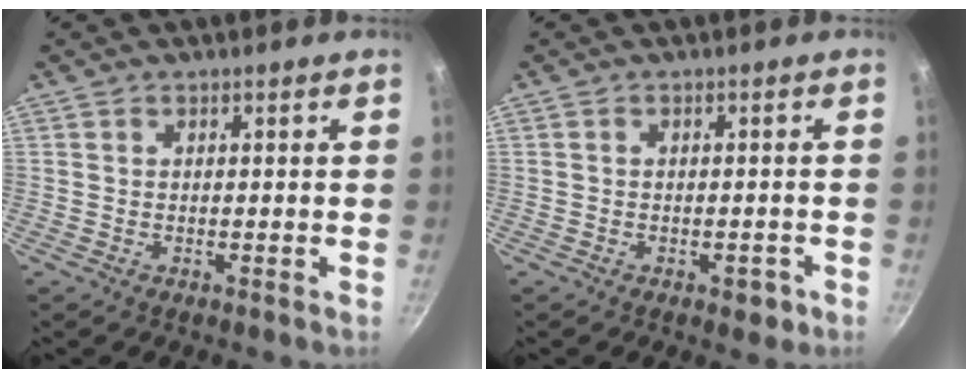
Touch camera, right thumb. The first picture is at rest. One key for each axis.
{"total": 3.1, "fx": -1.5, "fy": 1.8, "fz": 2.1, "tx": -0.014, "ty": 0.016, "tz": -0.011}